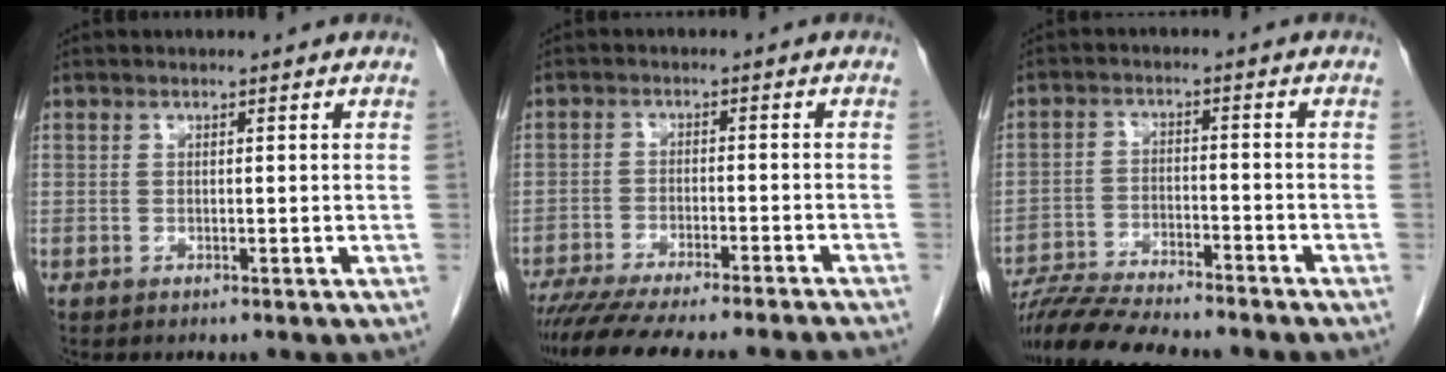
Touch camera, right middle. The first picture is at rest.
{"total": 18.6, "force": [-16.7, 0.9, 8.2], "torque": [-0.113, -0.037, -0.230]}
{"total": 12.7, "force": [-11.3, 1.0, 5.7], "torque": [-0.093, -0.020, -0.179]}